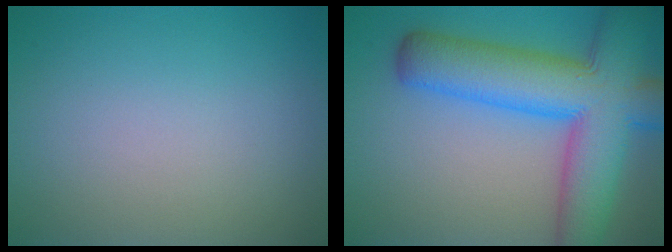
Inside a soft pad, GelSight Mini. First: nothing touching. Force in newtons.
{"total": 12.0, "press": 12.0, "slide": 0.4}